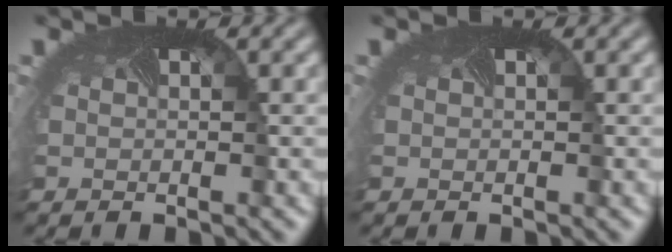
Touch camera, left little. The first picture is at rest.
{"total": 0.0}